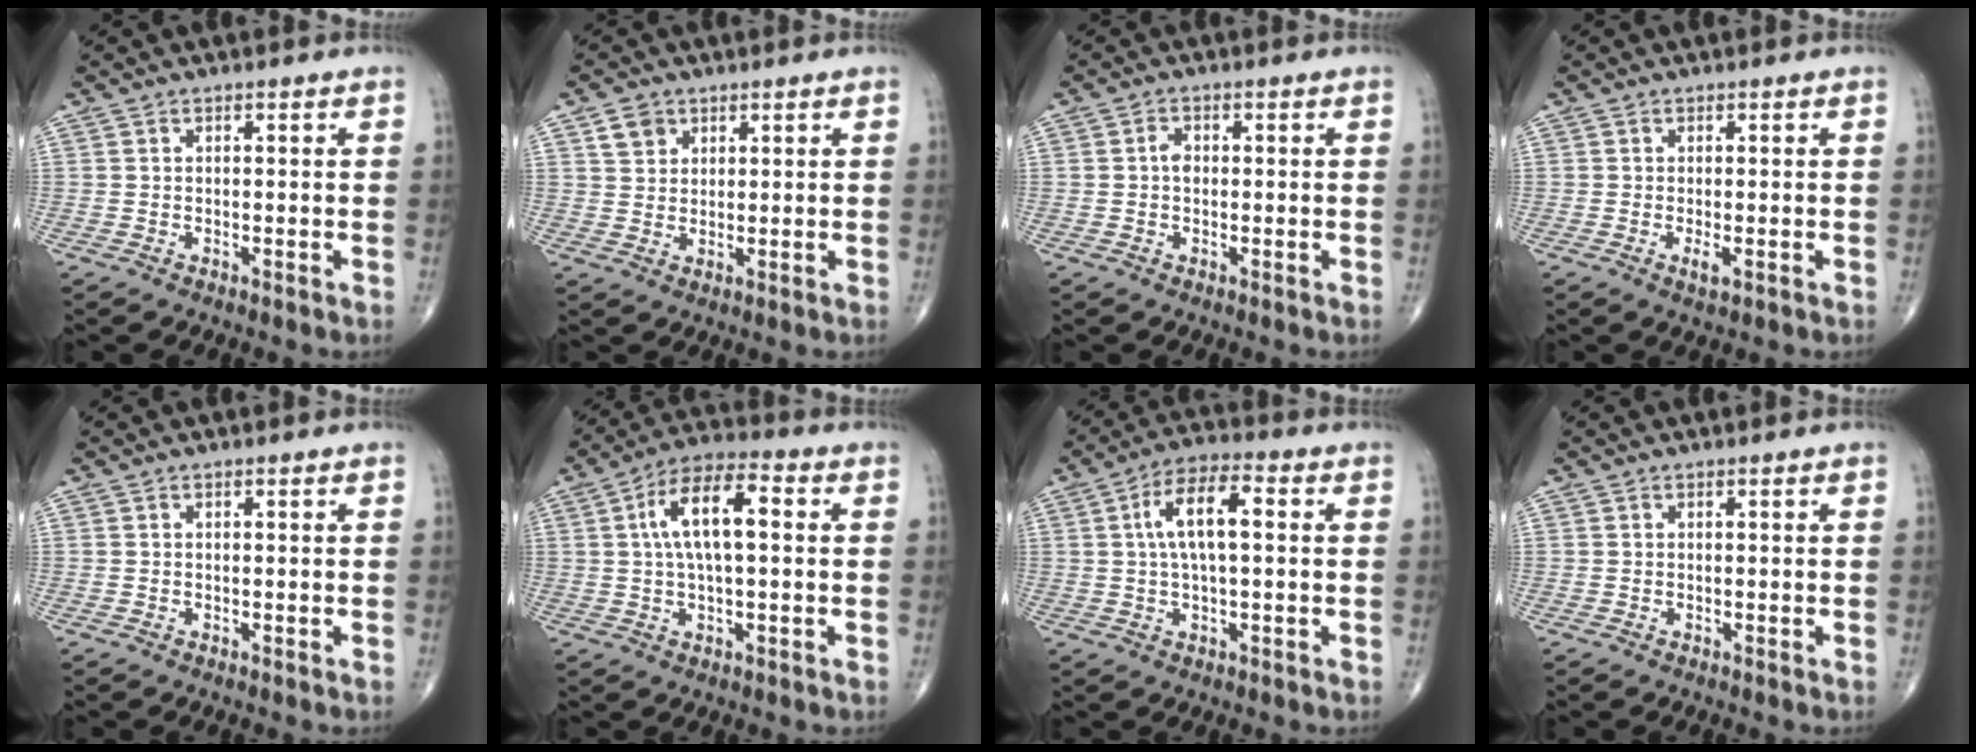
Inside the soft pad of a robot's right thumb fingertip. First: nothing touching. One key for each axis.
{"total": 3.9, "fx": 2.0, "fy": 3.0, "fz": 1.3, "tx": -0.010, "ty": -0.009, "tz": 0.039}
{"total": 1.7, "fx": -0.1, "fy": 1.2, "fz": 1.1, "tx": -0.015, "ty": 0.001, "tz": -0.007}
{"total": 1.6, "fx": -0.4, "fy": 0.5, "fz": 1.4, "tx": -0.029, "ty": -0.006, "tz": -0.008}
{"total": 0.0}
{"total": 11.4, "fx": 1.8, "fy": 4.6, "fz": 10.3, "tx": -0.183, "ty": 0.023, "tz": 0.022}
{"total": 9.5, "fx": 1.5, "fy": 3.7, "fz": 8.7, "tx": -0.155, "ty": 0.020, "tz": 0.018}
{"total": 0.0}